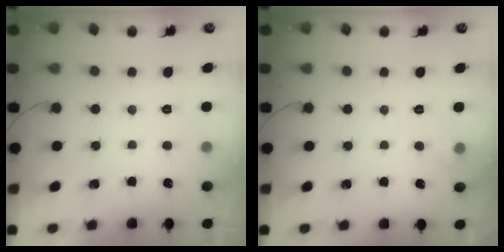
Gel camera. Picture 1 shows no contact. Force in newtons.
{"total": 3.7, "press": 3.5, "slide": 1.4}